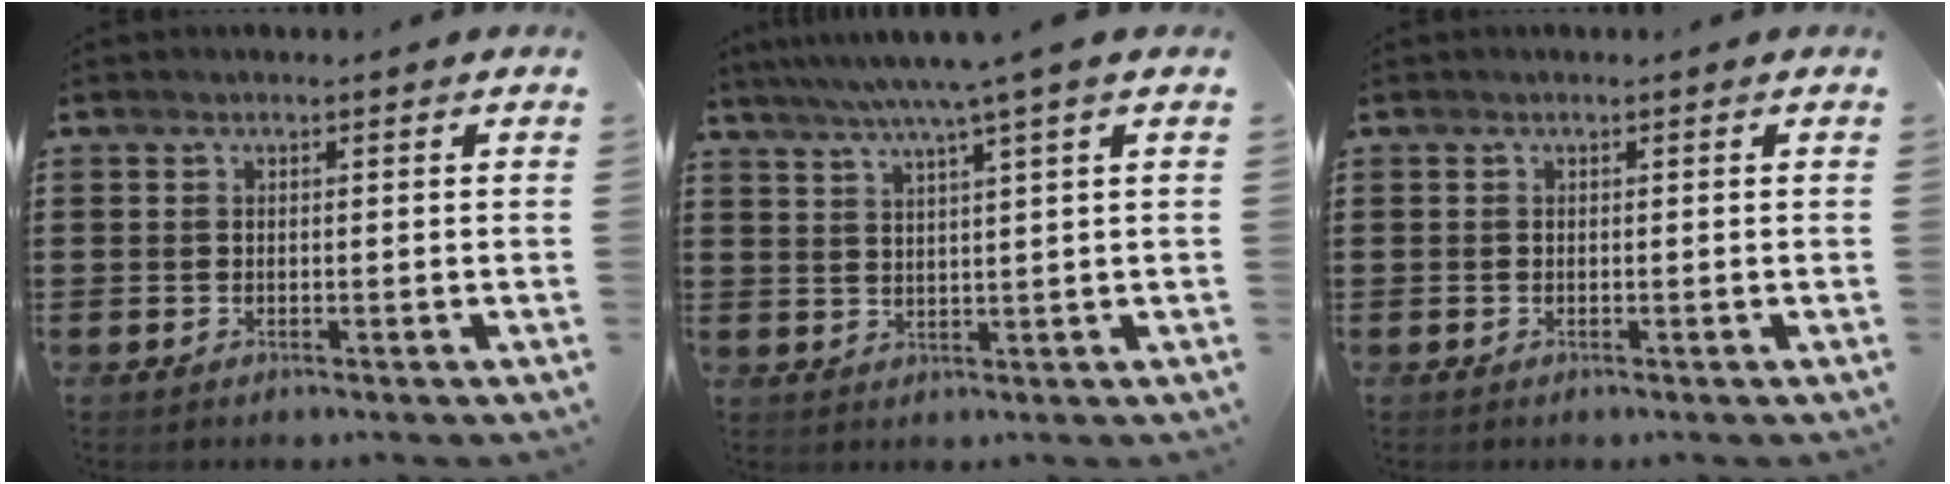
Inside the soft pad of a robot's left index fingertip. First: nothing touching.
{"total": 5.0, "force": [3.4, -1.0, 3.6], "torque": [-0.077, -0.011, 0.055]}
{"total": 0.0}